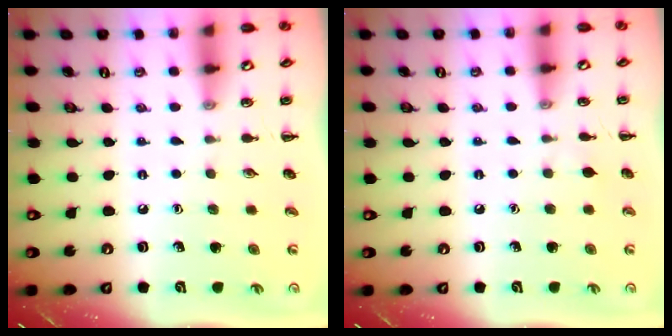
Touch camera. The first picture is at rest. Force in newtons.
{"total": 2.8, "press": 2.6, "slide": 1.1}